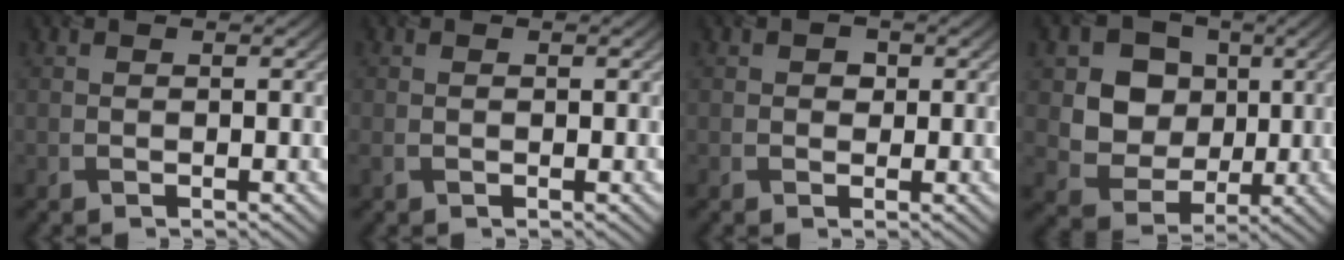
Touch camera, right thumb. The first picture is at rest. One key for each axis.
{"total": 0.9, "fx": 0.0, "fy": 0.5, "fz": 0.7, "tx": -0.018, "ty": 0.000, "tz": -0.001}
{"total": 1.4, "fx": 0.3, "fy": 1.3, "fz": 0.5, "tx": -0.005, "ty": -0.002, "tz": 0.000}
{"total": 8.5, "fx": 1.8, "fy": 7.4, "fz": 3.6, "tx": -0.087, "ty": -0.006, "tz": 0.040}